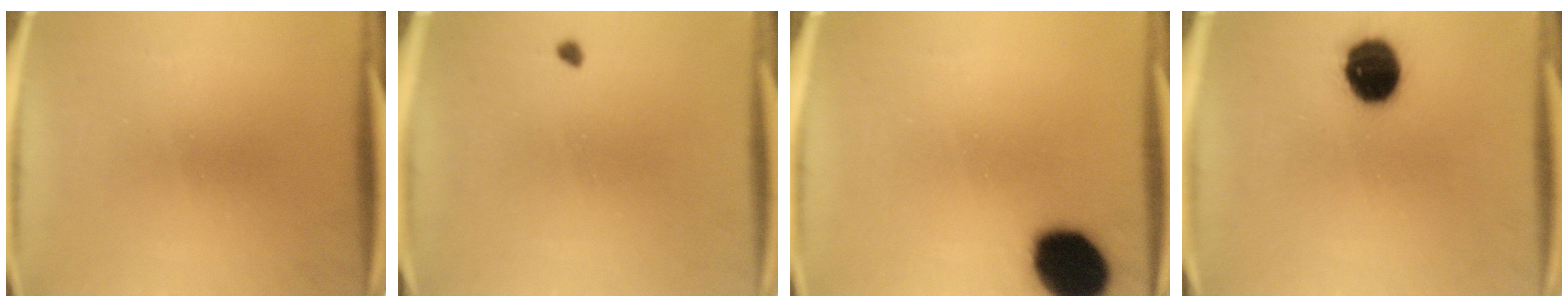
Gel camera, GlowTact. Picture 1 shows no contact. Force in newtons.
{"total": 0.7}
{"total": 16.3}
{"total": 12.0}